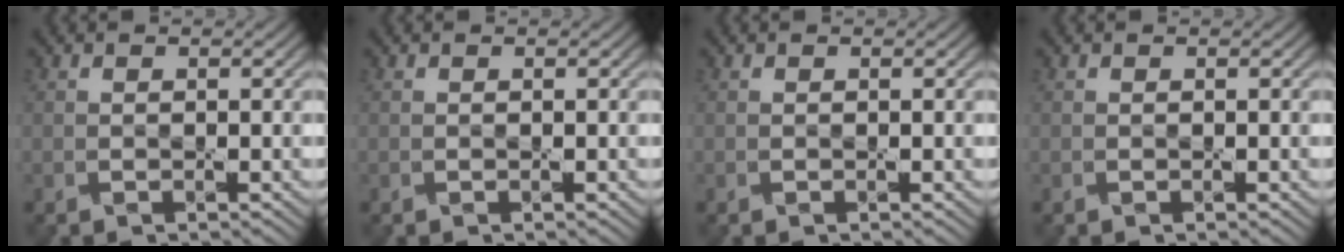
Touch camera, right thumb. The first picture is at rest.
{"total": 0.0}
{"total": 0.0}
{"total": 0.0}